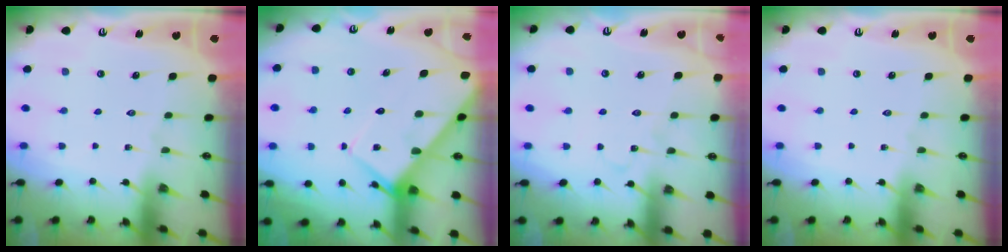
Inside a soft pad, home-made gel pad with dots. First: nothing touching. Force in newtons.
{"total": 7.7, "press": 7.7, "slide": 0.7}
{"total": 6.3, "press": 6.3, "slide": 0.5}
{"total": 0.0}